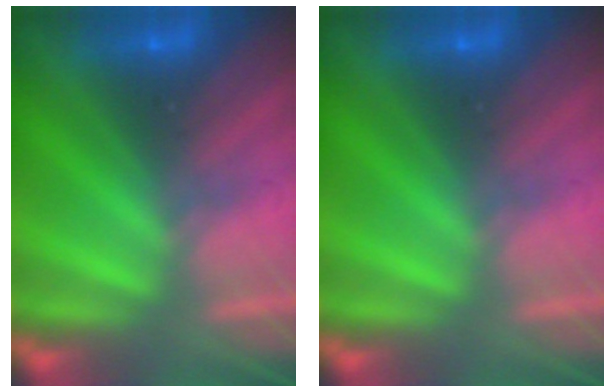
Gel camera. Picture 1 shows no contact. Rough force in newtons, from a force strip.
{"total": 0.0}